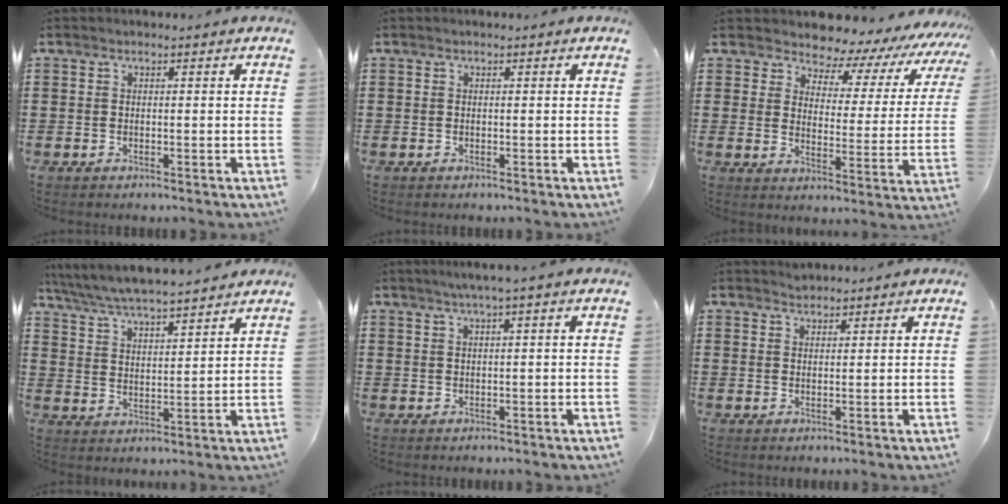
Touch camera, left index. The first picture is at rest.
{"total": 0.0}
{"total": 6.2, "force": [5.9, 1.5, 1.1], "torque": [-0.041, -0.050, 0.098]}
{"total": 5.9, "force": [5.6, 0.0, 1.7], "torque": [-0.056, -0.030, 0.099]}
{"total": 1.5, "force": [0.4, -0.3, 1.5], "torque": [-0.025, -0.004, 0.007]}
{"total": 1.3, "force": [1.3, 0.3, 0.0], "torque": [-0.003, -0.001, 0.025]}